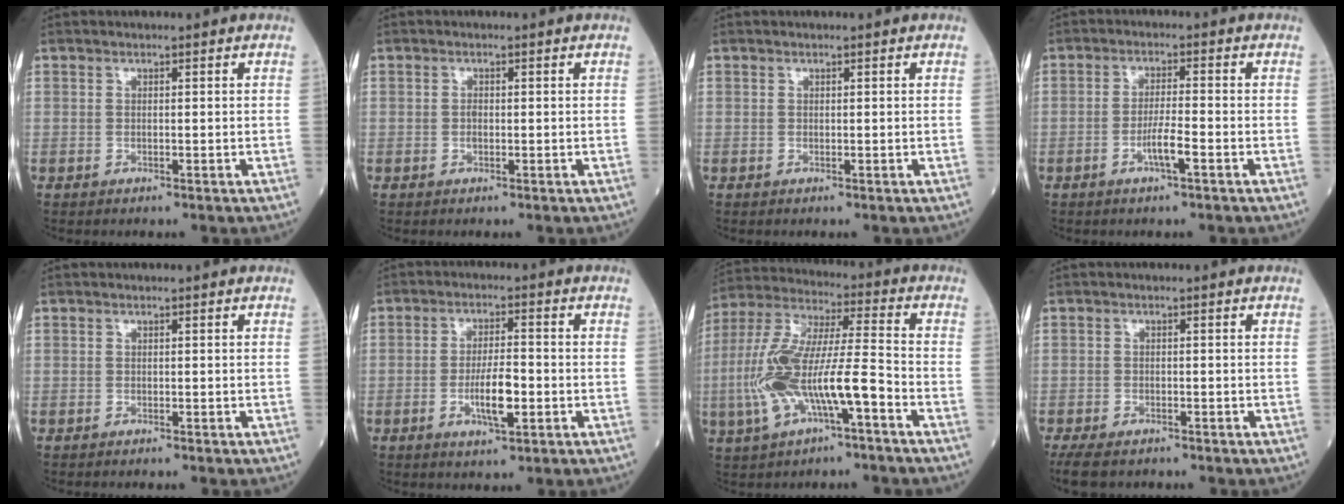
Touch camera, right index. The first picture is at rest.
{"total": 0.9, "force": [-0.2, 0.4, 0.8], "torque": [-0.019, 0.001, -0.003]}
{"total": 0.0}
{"total": 4.0, "force": [-1.8, 0.0, 3.5], "torque": [-0.067, -0.003, -0.036]}
{"total": 0.6, "force": [-0.5, 0.0, 0.2], "torque": [-0.004, -0.002, -0.010]}
{"total": 6.1, "force": [-1.8, 1.3, 5.7], "torque": [-0.103, -0.001, -0.029]}
{"total": 15.1, "force": [-4.8, 2.8, 14.0], "torque": [-0.294, 0.006, -0.087]}
{"total": 6.5, "force": [-5.2, 2.7, 3.0], "torque": [-0.055, -0.011, -0.082]}